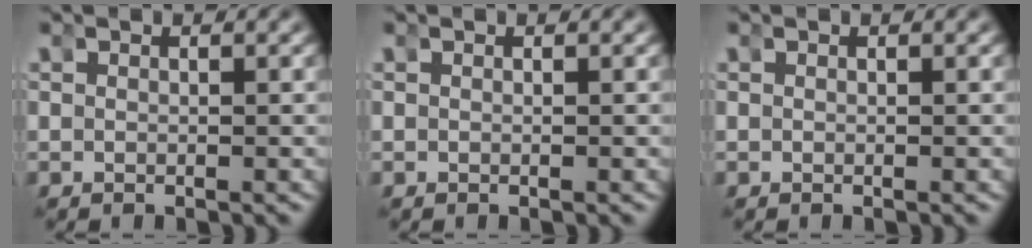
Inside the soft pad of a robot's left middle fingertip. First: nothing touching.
{"total": 0.0}
{"total": 0.0}